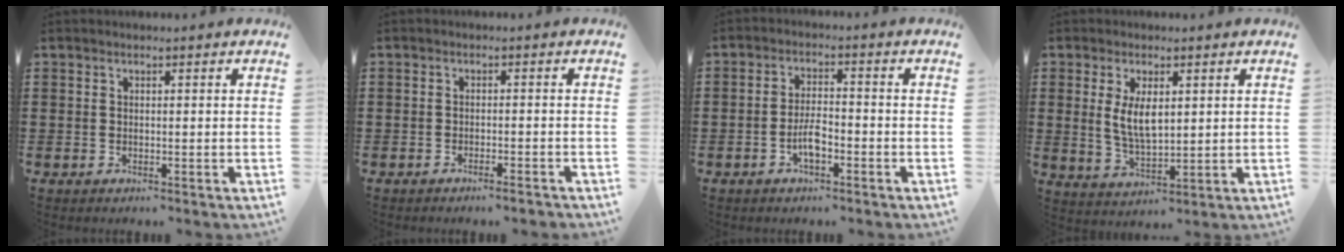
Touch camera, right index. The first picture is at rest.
{"total": 1.5, "force": [-1.3, -0.2, 0.8], "torque": [-0.015, -0.004, -0.023]}
{"total": 4.3, "force": [-1.8, 1.6, 3.6], "torque": [-0.077, 0.003, -0.037]}
{"total": 5.5, "force": [1.1, 2.4, 4.8], "torque": [-0.091, 0.000, 0.018]}